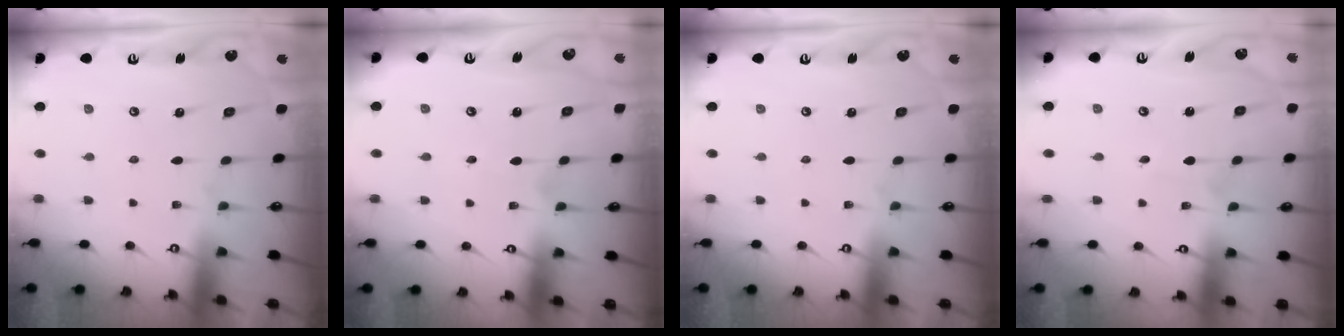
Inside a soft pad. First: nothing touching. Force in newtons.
{"total": 2.0, "press": 2.0, "slide": 0.2}
{"total": 0.0}
{"total": 2.3, "press": 2.3, "slide": 0.1}